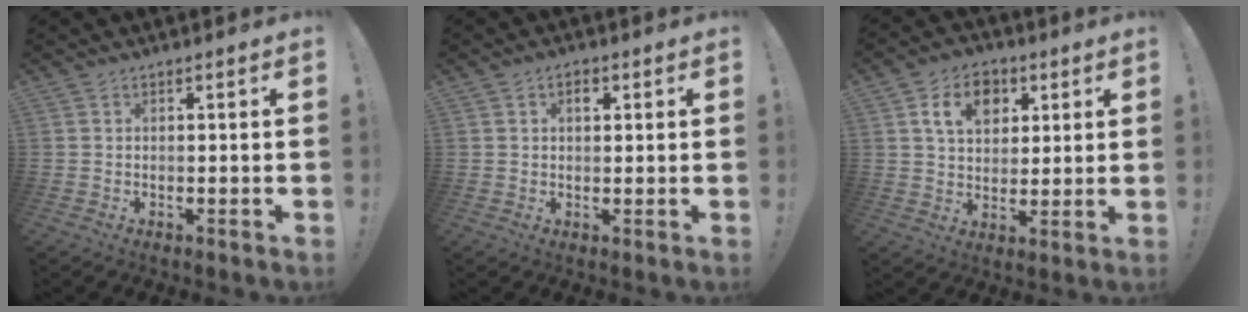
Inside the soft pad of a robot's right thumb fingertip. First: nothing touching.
{"total": 2.6, "force": [0.8, 1.9, 1.6], "torque": [-0.014, -0.002, 0.009]}
{"total": 11.8, "force": [4.8, 8.9, 6.1], "torque": [-0.088, -0.008, 0.089]}